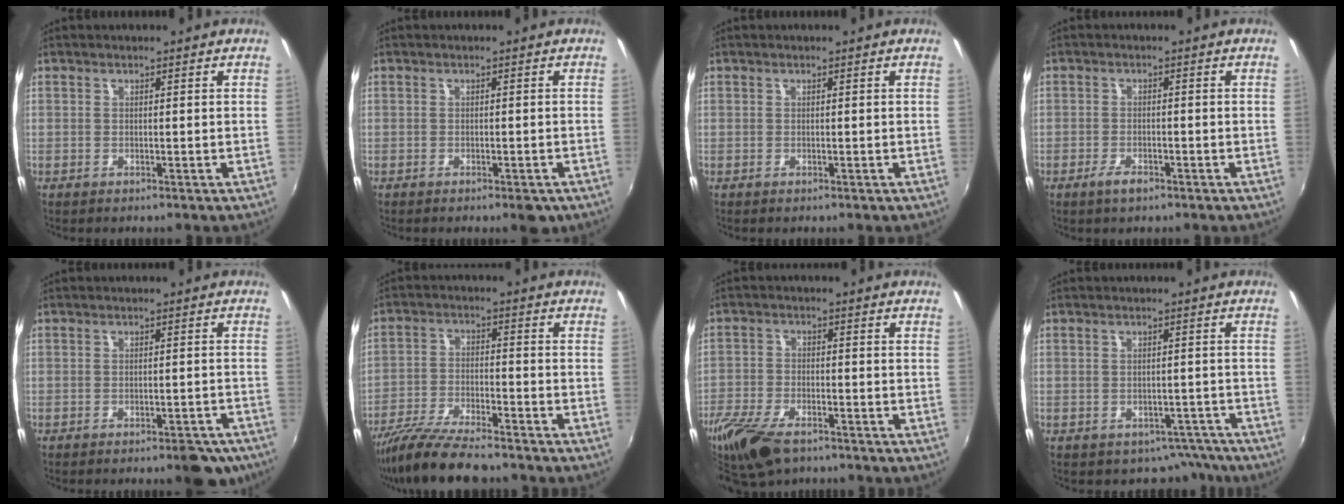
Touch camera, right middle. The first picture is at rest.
{"total": 3.4, "force": [-2.4, 1.4, 2.0], "torque": [-0.030, -0.004, -0.027]}
{"total": 0.0}
{"total": 2.6, "force": [-1.9, 1.0, 1.6], "torque": [-0.038, -0.005, -0.038]}
{"total": 7.0, "force": [-5.6, 2.4, 3.4], "torque": [-0.045, 0.003, -0.054]}
{"total": 12.9, "force": [-11.2, 1.9, 6.3], "torque": [-0.141, -0.025, -0.202]}
{"total": 12.1, "force": [-8.6, 4.9, 6.9], "torque": [-0.172, -0.034, -0.163]}
{"total": 5.2, "force": [-4.0, 3.2, 0.7], "torque": [-0.004, 0.022, -0.037]}